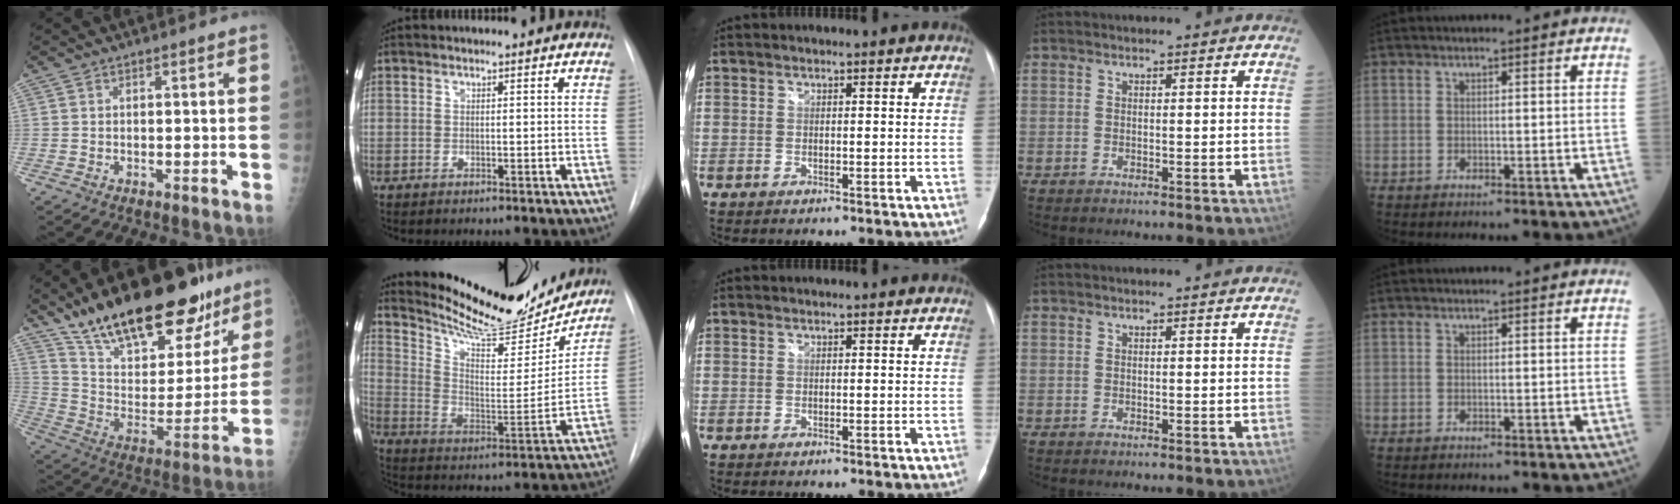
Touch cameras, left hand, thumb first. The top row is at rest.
{"thumb": {"total": 30.5, "force": [21.8, 11.8, 17.7], "torque": [-0.240, -0.068, 0.351]}, "index": {"total": 21.9, "force": [20.2, 4.6, 7.0], "torque": [-0.120, -0.040, 0.298]}}